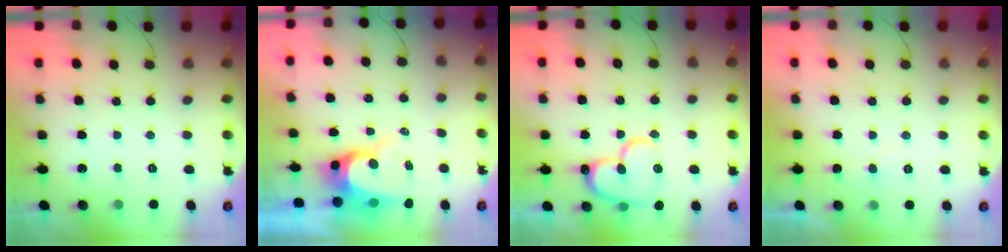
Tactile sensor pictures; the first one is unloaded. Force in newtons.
{"total": 9.8, "press": 9.7, "slide": 1.1}
{"total": 16.7, "press": 16.6, "slide": 2.0}
{"total": 5.3, "press": 5.3, "slide": 0.3}